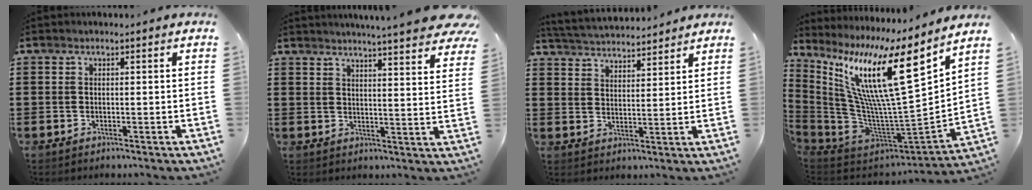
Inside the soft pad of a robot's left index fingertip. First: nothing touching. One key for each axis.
{"total": 5.6, "fx": 5.2, "fy": -0.4, "fz": 2.0, "tx": -0.043, "ty": -0.030, "tz": 0.089}
{"total": 3.8, "fx": 3.8, "fy": 0.2, "fz": 0.1, "tx": -0.019, "ty": -0.021, "tz": 0.066}
{"total": 17.3, "fx": 8.7, "fy": 2.4, "fz": 14.8, "tx": -0.288, "ty": -0.058, "tz": 0.128}